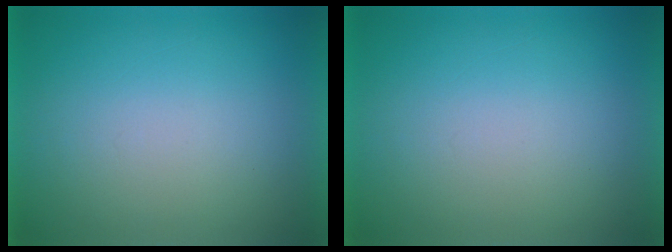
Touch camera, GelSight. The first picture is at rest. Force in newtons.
{"total": 0.0}